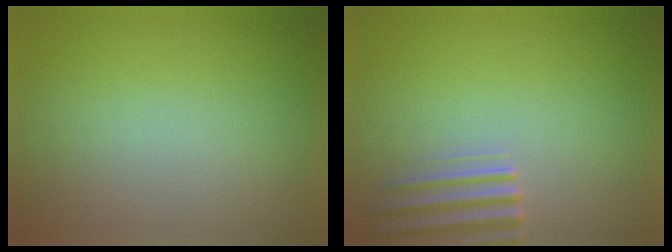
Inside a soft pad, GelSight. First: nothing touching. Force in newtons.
{"total": 2.8}